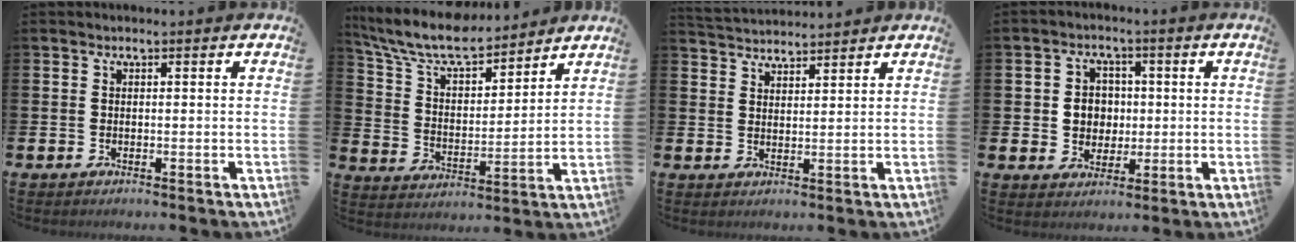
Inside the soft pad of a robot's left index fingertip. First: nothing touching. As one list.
[{"total": 9.0, "force": [8.2, 1.9, 3.2], "torque": [-0.104, -0.046, 0.146]}, {"total": 3.4, "force": [3.4, 0.4, -0.1], "torque": [-0.007, -0.018, 0.062]}, {"total": 4.2, "force": [0.5, 3.9, 1.4], "torque": [-0.029, 0.010, 0.003]}]